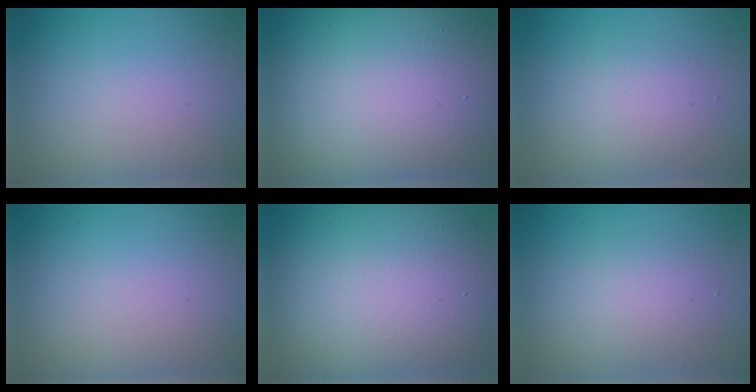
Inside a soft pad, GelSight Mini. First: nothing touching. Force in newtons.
{"total": 19.6, "press": 19.5, "slide": 1.3}
{"total": 2.2, "press": 2.2, "slide": 0.2}
{"total": 0.0}
{"total": 12.7, "press": 12.6, "slide": 0.6}
{"total": 2.3, "press": 2.3, "slide": 0.2}